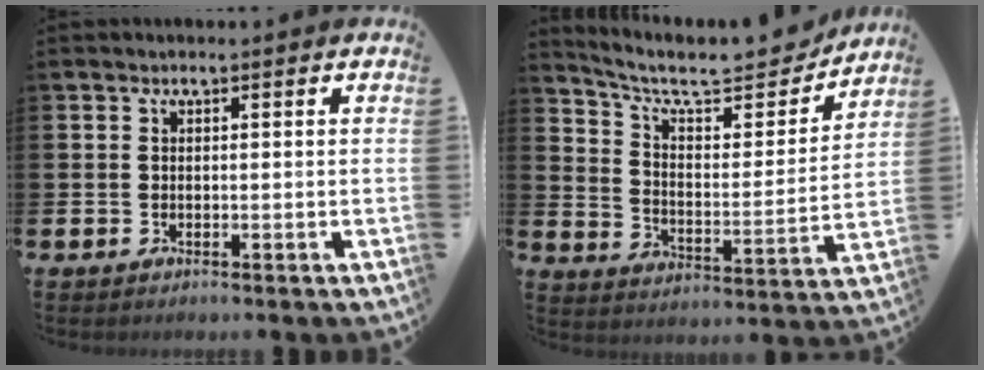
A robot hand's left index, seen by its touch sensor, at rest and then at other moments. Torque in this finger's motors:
{"motor_torque": [0.96, -1.18, 0.22, 0.10]}